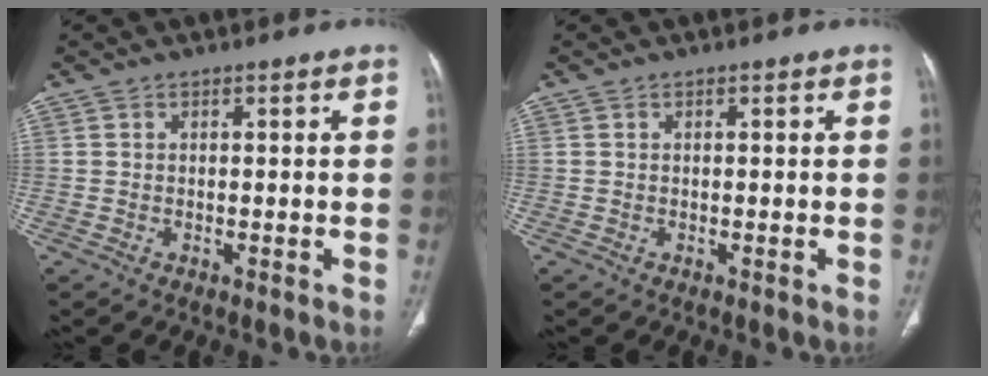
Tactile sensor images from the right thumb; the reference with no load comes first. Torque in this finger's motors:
{"motor_torque": [0.01, 0.01, -0.17, 0.15, 0.00]}